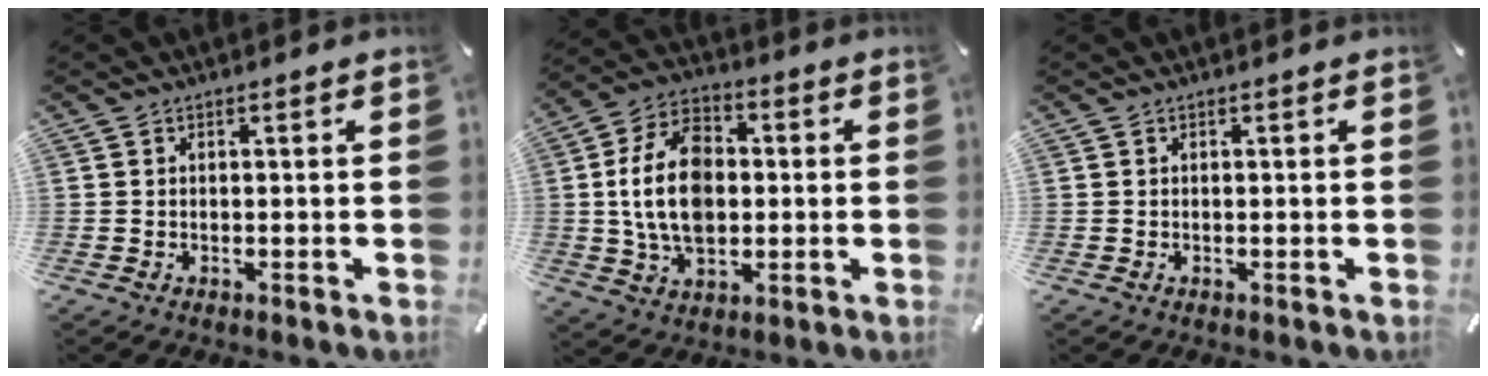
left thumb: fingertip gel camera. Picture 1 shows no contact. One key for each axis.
{"total": 15.7, "fx": 0.1, "fy": 10.9, "fz": 11.3, "tx": -0.231, "ty": 0.009, "tz": 0.001}
{"total": 0.0}